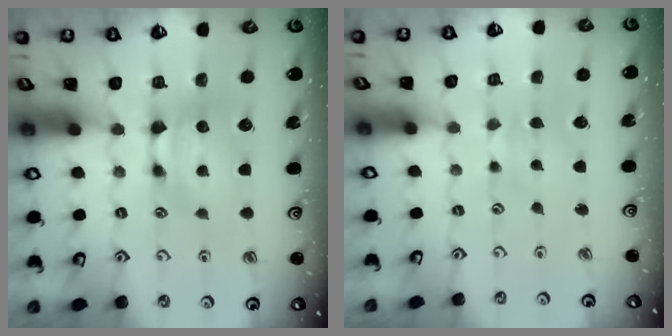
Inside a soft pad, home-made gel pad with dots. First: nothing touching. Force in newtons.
{"total": 2.6, "press": 2.6, "slide": 0.0}